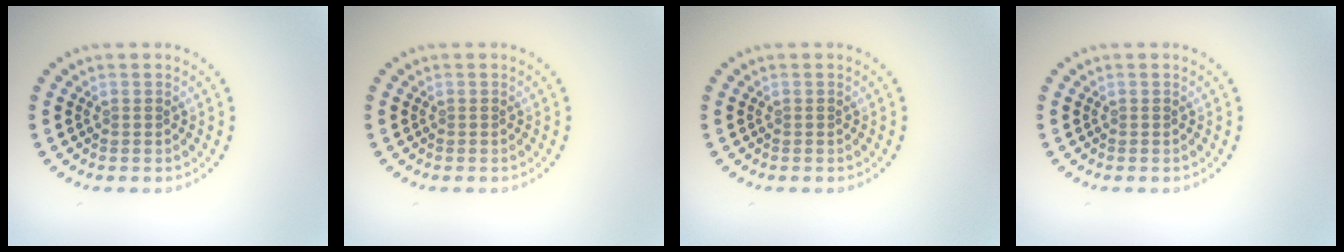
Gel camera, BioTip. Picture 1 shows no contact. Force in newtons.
{"total": 0.0}
{"total": 0.0}
{"total": 0.0}